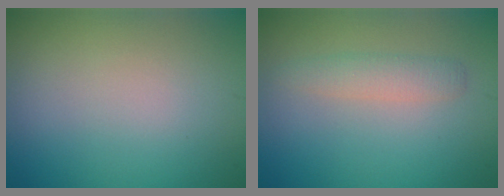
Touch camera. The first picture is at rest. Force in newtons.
{"total": 1.9, "press": 1.9, "slide": 0.1}